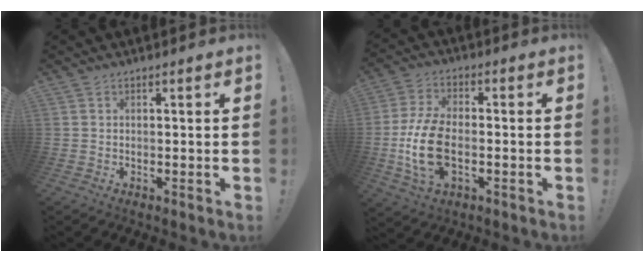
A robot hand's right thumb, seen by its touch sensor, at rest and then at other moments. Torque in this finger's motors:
{"motor_torque": [2.37, 2.64, 1.55, -0.76, 0.78]}